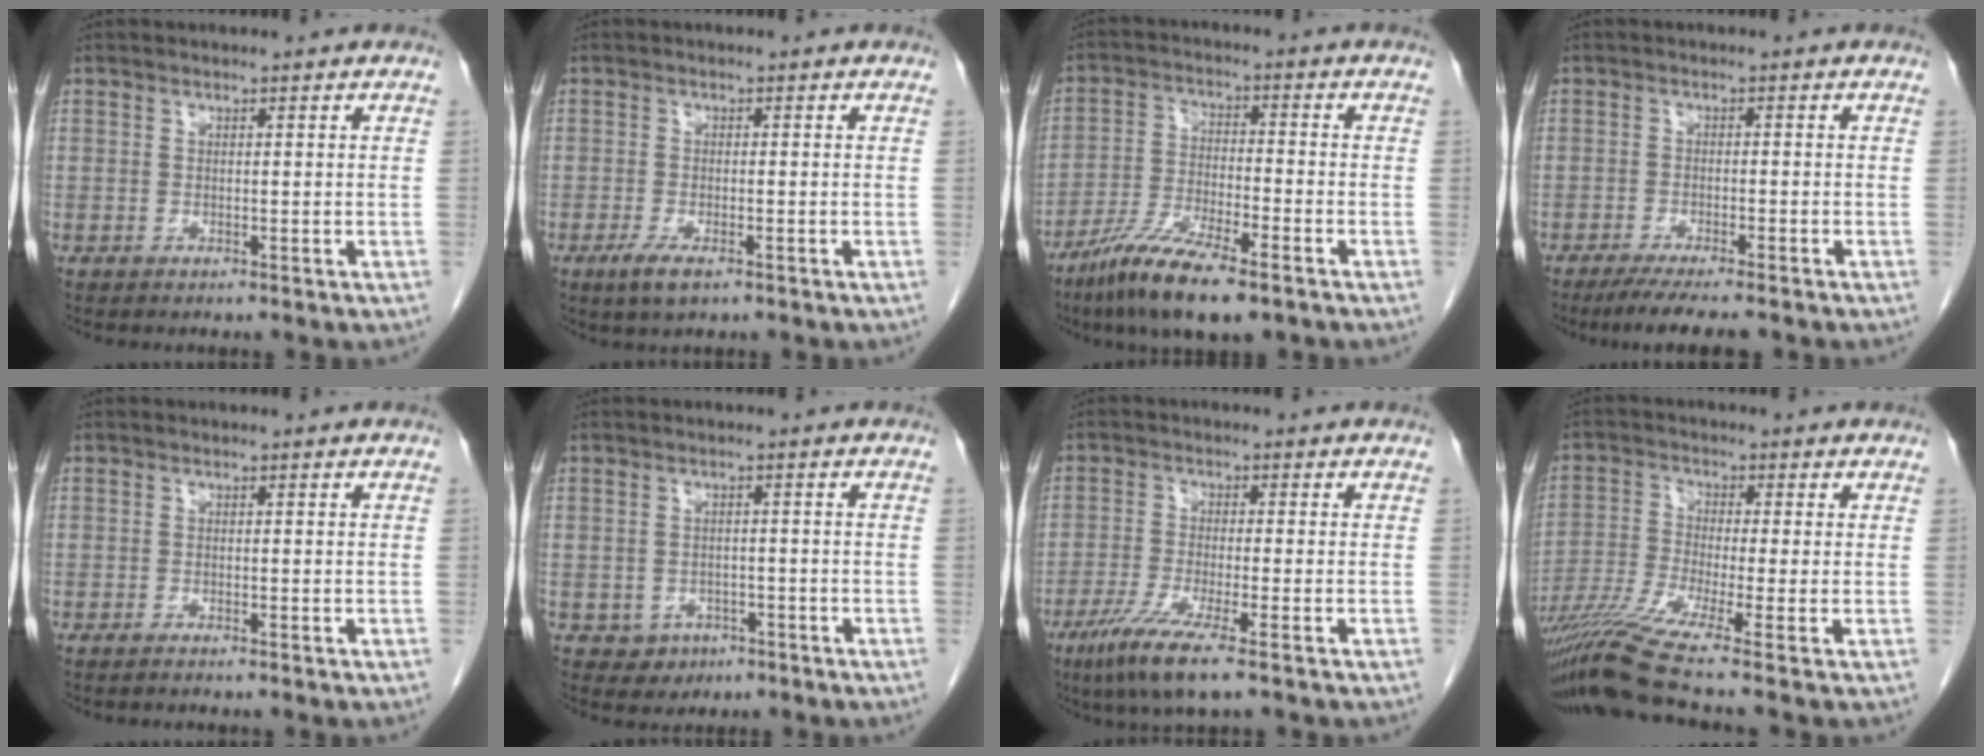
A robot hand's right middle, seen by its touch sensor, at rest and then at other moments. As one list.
[{"total": 3.2, "force": [-1.9, 0.8, 2.5], "torque": [-0.054, -0.007, -0.032]}, {"total": 11.3, "force": [-7.8, 1.7, 8.0], "torque": [-0.158, -0.027, -0.141]}, {"total": 7.6, "force": [-6.3, 0.5, 4.3], "torque": [-0.065, -0.018, -0.096]}, {"total": 0.7, "force": [-0.6, -0.2, 0.4], "torque": [-0.003, 0.000, -0.009]}, {"total": 2.9, "force": [-1.4, 2.4, 0.6], "torque": [-0.007, 0.007, -0.012]}, {"total": 8.3, "force": [-5.1, -0.5, 6.5], "torque": [-0.128, -0.028, -0.096]}, {"total": 10.0, "force": [-7.2, -2.2, 6.5], "torque": [-0.124, -0.025, -0.131]}]